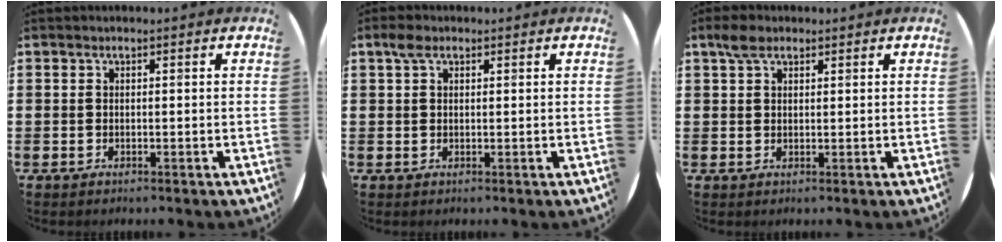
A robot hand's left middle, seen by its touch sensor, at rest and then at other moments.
{"total": 1.8, "force": [1.1, 1.0, 1.0], "torque": [-0.015, 0.002, 0.018]}
{"total": 2.6, "force": [1.9, 1.3, 1.2], "torque": [-0.019, 0.003, 0.033]}